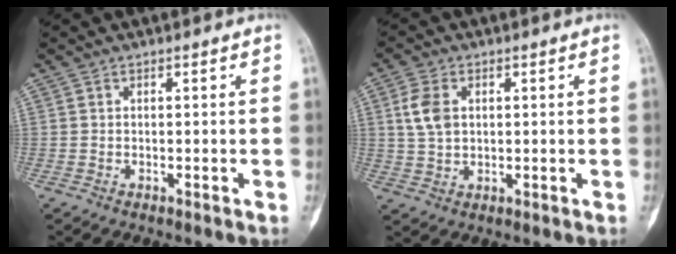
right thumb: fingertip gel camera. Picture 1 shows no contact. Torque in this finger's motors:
{"motor_torque": [0.38, 1.05, 0.43, -0.09, 0.13]}